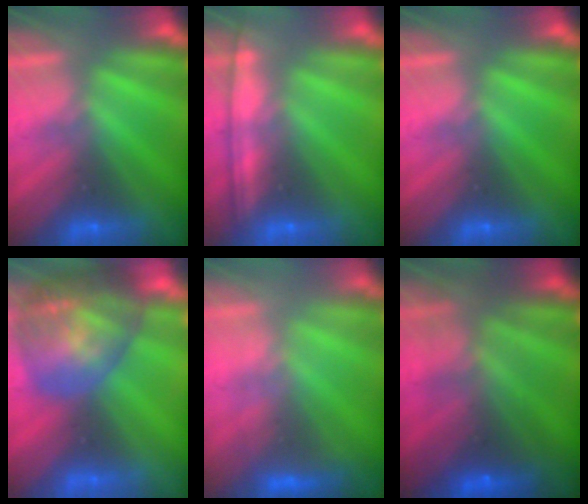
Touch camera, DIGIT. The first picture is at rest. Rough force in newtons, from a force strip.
{"total": 1.1}
{"total": 0.0}
{"total": 7.9}
{"total": 2.4}
{"total": 7.0}